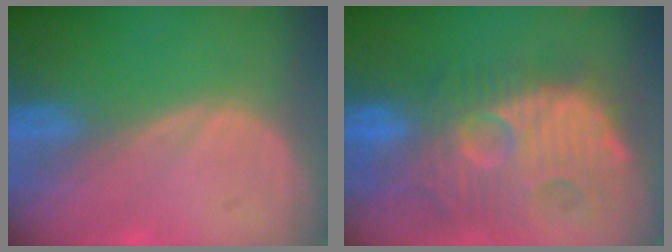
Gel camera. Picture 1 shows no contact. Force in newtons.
{"total": 13.3, "press": 12.4, "slide": 4.9}